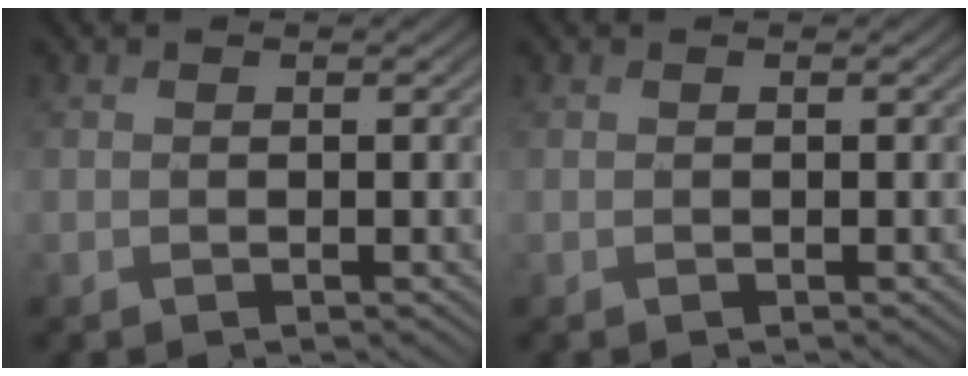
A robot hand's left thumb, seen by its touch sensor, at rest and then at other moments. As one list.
[{"total": 0.0}]